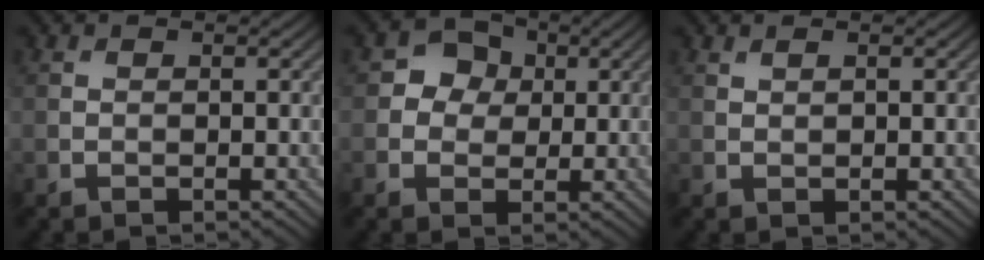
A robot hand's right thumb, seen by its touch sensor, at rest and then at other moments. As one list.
[{"total": 3.9, "force": [0.6, 3.6, 1.5], "torque": [-0.029, 0.004, -0.004]}, {"total": 0.6, "force": [0.4, 0.1, 0.4], "torque": [-0.009, 0.001, 0.010]}]